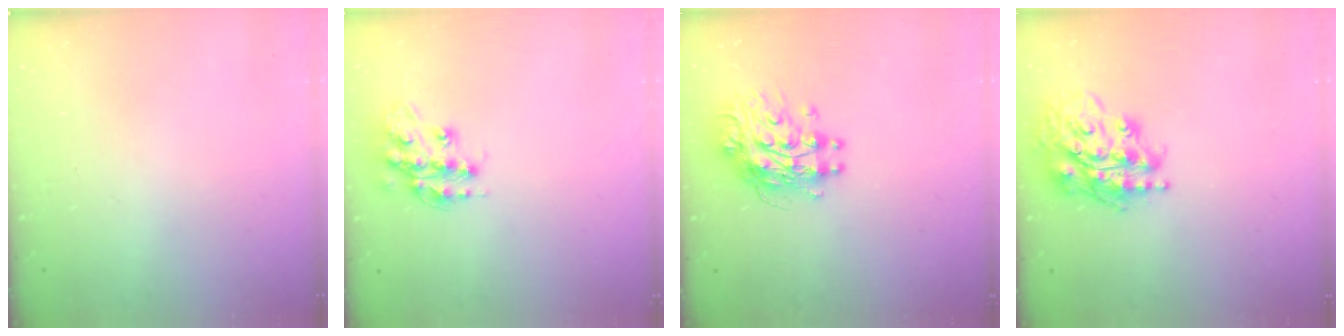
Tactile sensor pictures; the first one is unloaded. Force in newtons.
{"total": 14.9, "press": 14.9, "slide": 0.9}
{"total": 11.5, "press": 11.4, "slide": 0.9}
{"total": 18.3, "press": 18.1, "slide": 2.6}